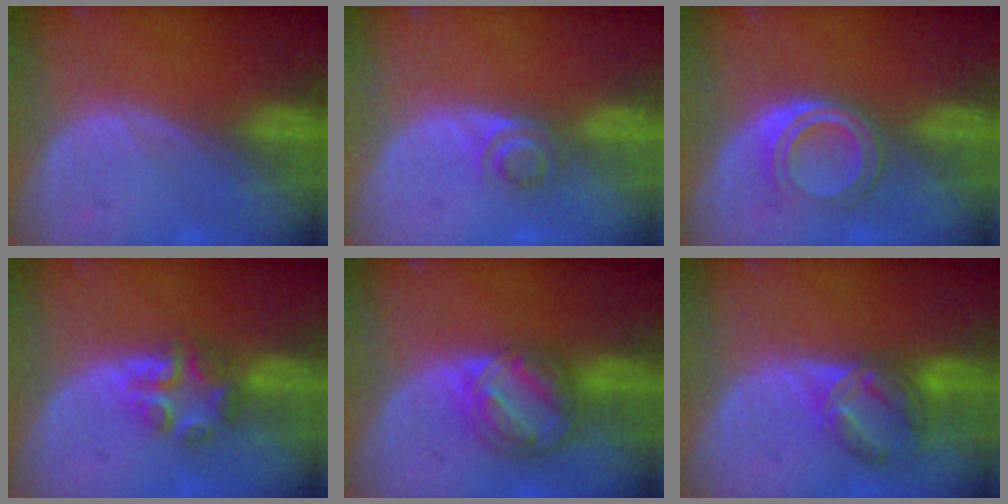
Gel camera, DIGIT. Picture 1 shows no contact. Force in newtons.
{"total": 2.8, "press": 2.7, "slide": 1.0}
{"total": 4.7, "press": 4.3, "slide": 2.1}
{"total": 6.0, "press": 5.2, "slide": 3.1}
{"total": 8.1, "press": 7.0, "slide": 4.2}
{"total": 6.9, "press": 6.3, "slide": 2.8}